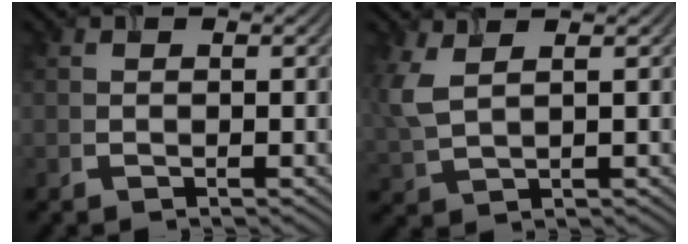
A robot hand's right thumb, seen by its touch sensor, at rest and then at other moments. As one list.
[{"total": 4.6, "force": [1.9, 2.0, 3.7], "torque": [-0.110, 0.007, 0.041]}]